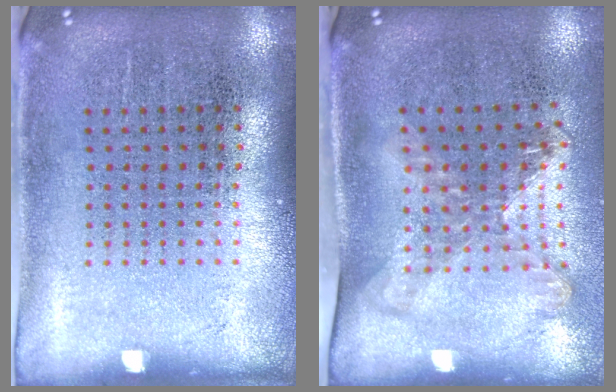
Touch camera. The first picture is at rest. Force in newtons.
{"total": 1.7, "press": 1.3, "slide": 1.1}